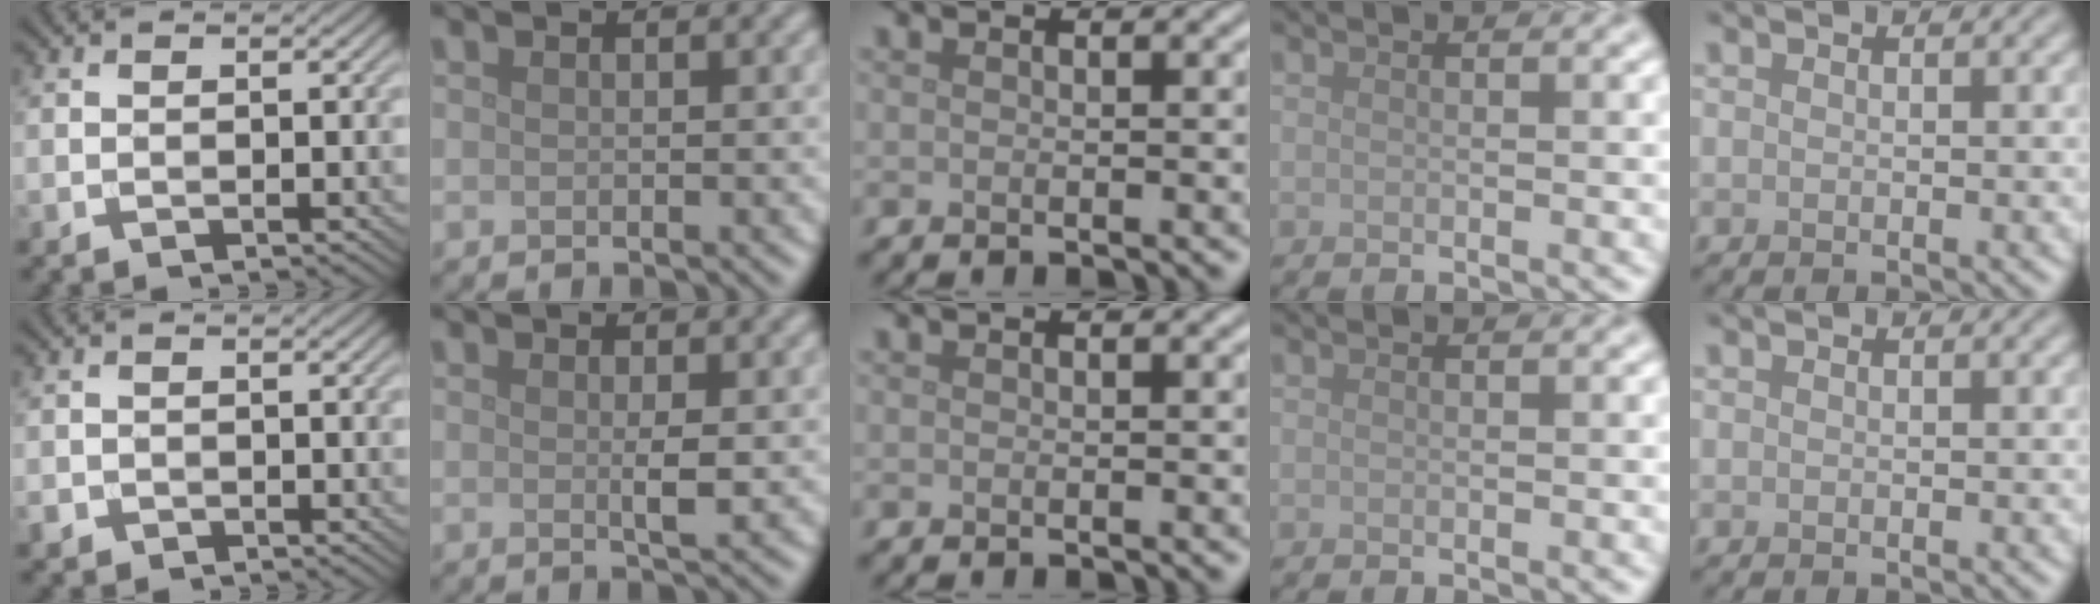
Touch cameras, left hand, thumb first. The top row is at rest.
{"thumb": {"total": 1.5, "force": [-0.8, 1.2, 0.4], "torque": [-0.008, -0.007, -0.019]}, "index": {"total": 1.4, "force": [0.1, 0.1, 1.4], "torque": [-0.025, -0.002, 0.000]}}